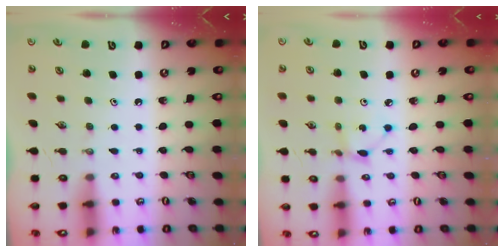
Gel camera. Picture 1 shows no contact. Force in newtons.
{"total": 2.1, "press": 2.1, "slide": 0.2}